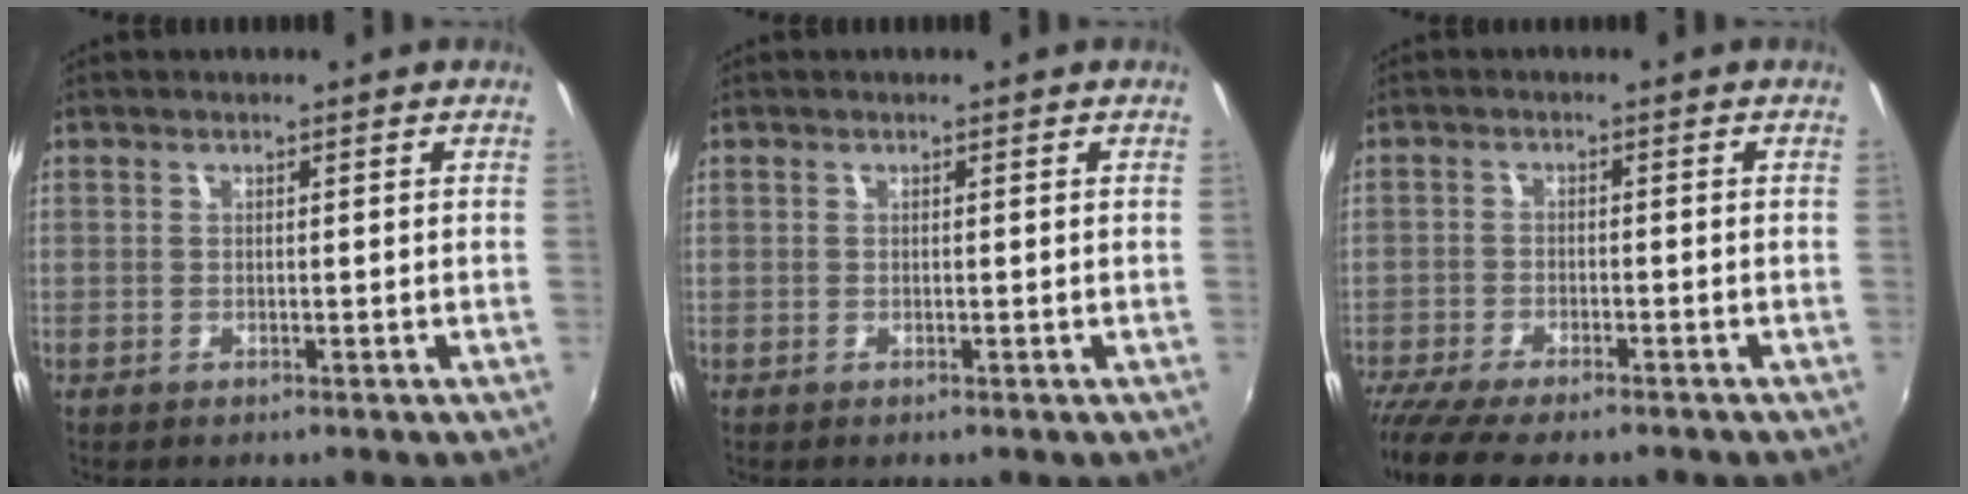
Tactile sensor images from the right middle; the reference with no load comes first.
{"total": 0.0}
{"total": 9.9, "force": [-8.3, 2.0, 5.1], "torque": [-0.123, -0.044, -0.144]}